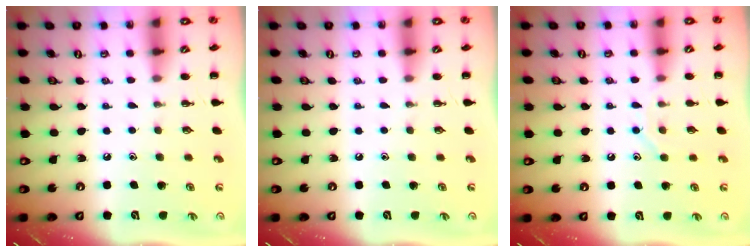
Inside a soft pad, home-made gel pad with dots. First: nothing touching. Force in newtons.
{"total": 0.0}
{"total": 7.1, "press": 7.0, "slide": 0.9}